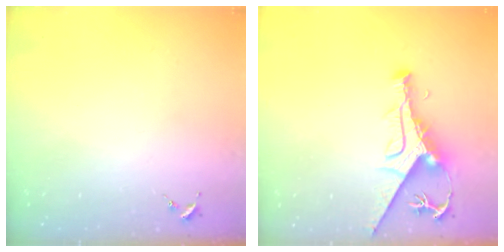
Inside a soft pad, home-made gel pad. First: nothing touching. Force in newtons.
{"total": 10.7, "press": 10.6, "slide": 1.4}